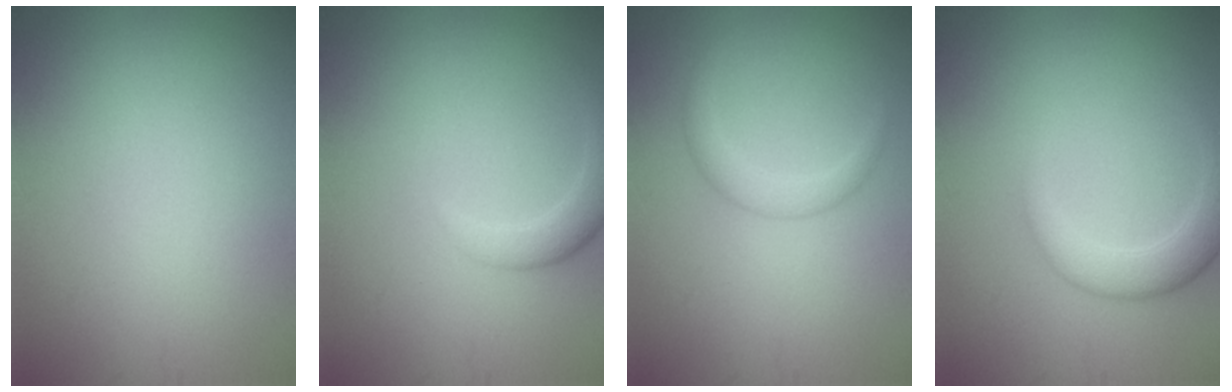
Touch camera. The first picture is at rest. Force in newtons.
{"total": 2.2, "press": 2.2, "slide": 0.2}
{"total": 1.8, "press": 1.8, "slide": 0.1}
{"total": 3.2, "press": 3.1, "slide": 0.2}